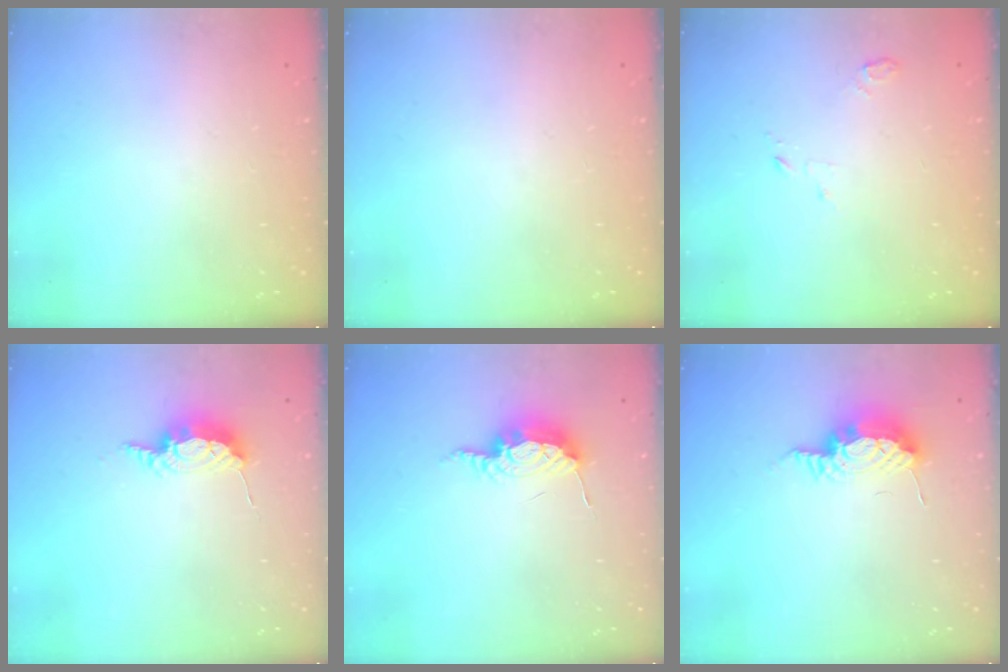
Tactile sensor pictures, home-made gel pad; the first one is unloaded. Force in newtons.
{"total": 0.0}
{"total": 2.8, "press": 2.8, "slide": 0.3}
{"total": 7.6, "press": 7.6, "slide": 0.2}
{"total": 8.9, "press": 8.8, "slide": 0.9}
{"total": 9.1, "press": 8.9, "slide": 2.1}